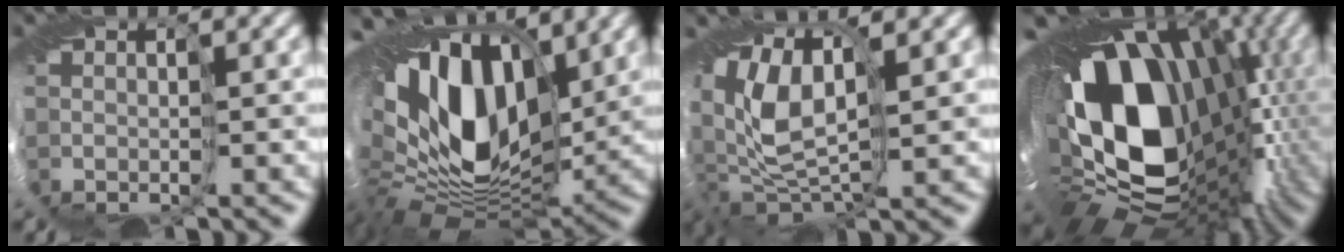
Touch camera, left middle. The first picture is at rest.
{"total": 17.5, "force": [2.8, 11.3, 13.0], "torque": [-0.237, 0.004, 0.054]}
{"total": 8.9, "force": [1.1, 4.9, 7.4], "torque": [-0.169, 0.008, 0.014]}
{"total": 21.2, "force": [0.7, 14.5, 15.5], "torque": [-0.287, -0.047, 0.021]}